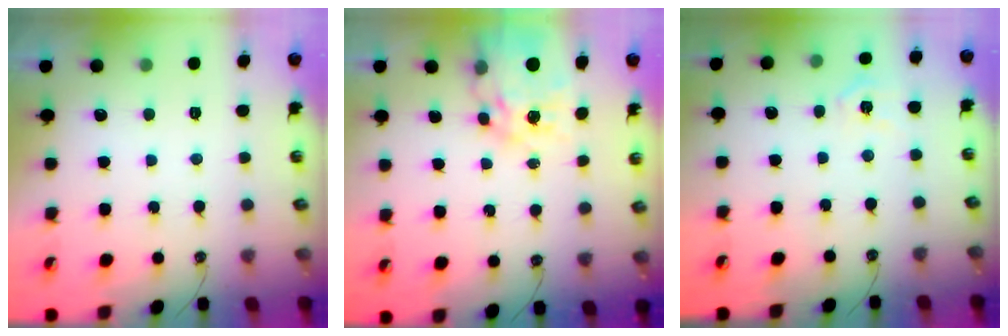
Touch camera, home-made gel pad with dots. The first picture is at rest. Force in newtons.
{"total": 14.4, "press": 14.3, "slide": 1.5}
{"total": 5.0, "press": 4.9, "slide": 0.5}